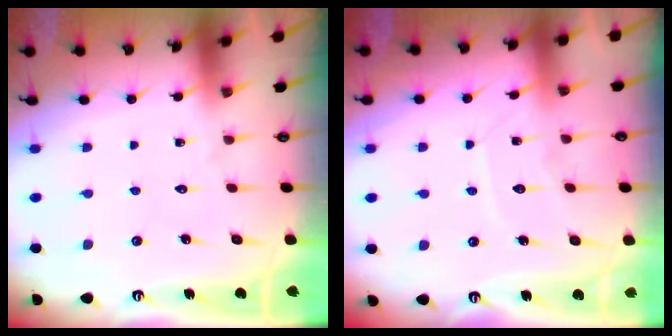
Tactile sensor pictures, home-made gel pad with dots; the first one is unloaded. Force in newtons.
{"total": 7.2, "press": 7.2, "slide": 0.6}